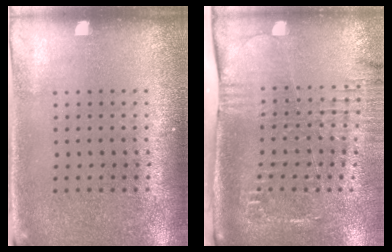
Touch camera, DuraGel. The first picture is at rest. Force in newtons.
{"total": 2.6, "press": 2.1, "slide": 1.6}